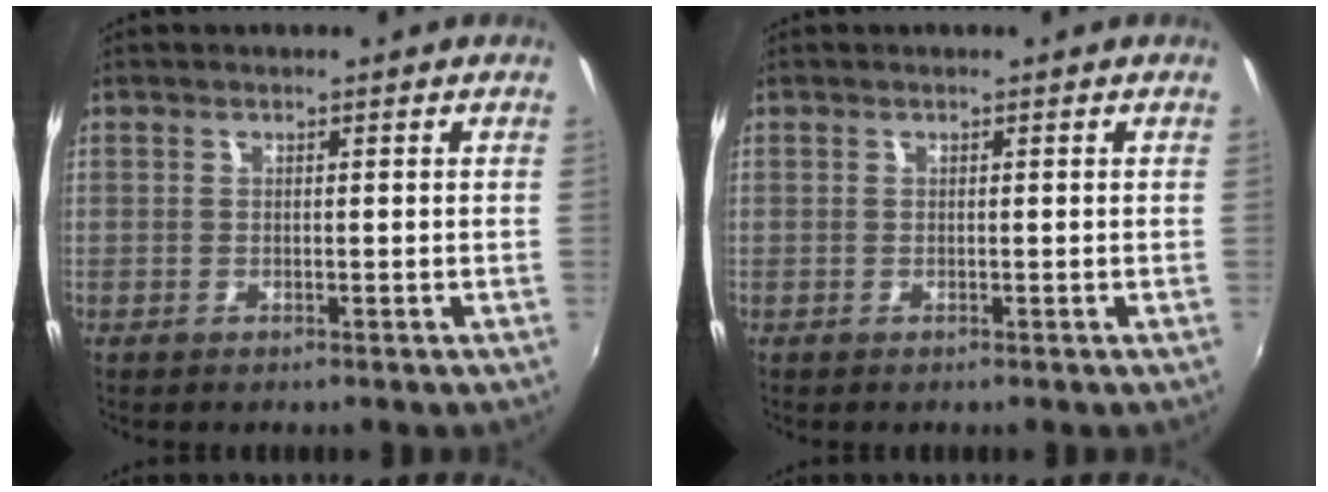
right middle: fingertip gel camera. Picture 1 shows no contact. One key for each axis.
{"total": 0.0}